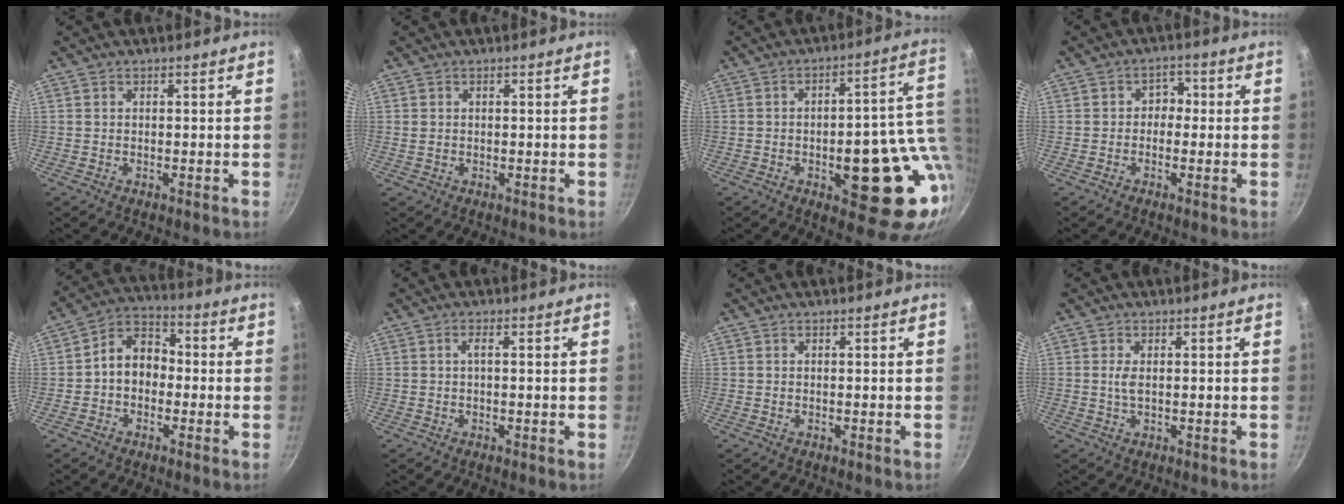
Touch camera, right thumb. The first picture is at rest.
{"total": 0.7, "force": [0.1, 0.6, 0.3], "torque": [-0.004, 0.002, 0.002]}
{"total": 19.2, "force": [-1.7, 8.5, 17.1], "torque": [-0.157, 0.008, -0.016]}
{"total": 3.3, "force": [-0.4, 2.7, 1.8], "torque": [0.000, 0.011, -0.015]}
{"total": 8.7, "force": [-0.9, 6.7, 5.4], "torque": [-0.049, 0.034, -0.036]}
{"total": 1.4, "force": [0.0, 0.3, 1.4], "torque": [-0.029, 0.003, -0.002]}
{"total": 0.0}
{"total": 1.8, "force": [0.2, 0.8, 1.6], "torque": [-0.034, 0.000, 0.004]}